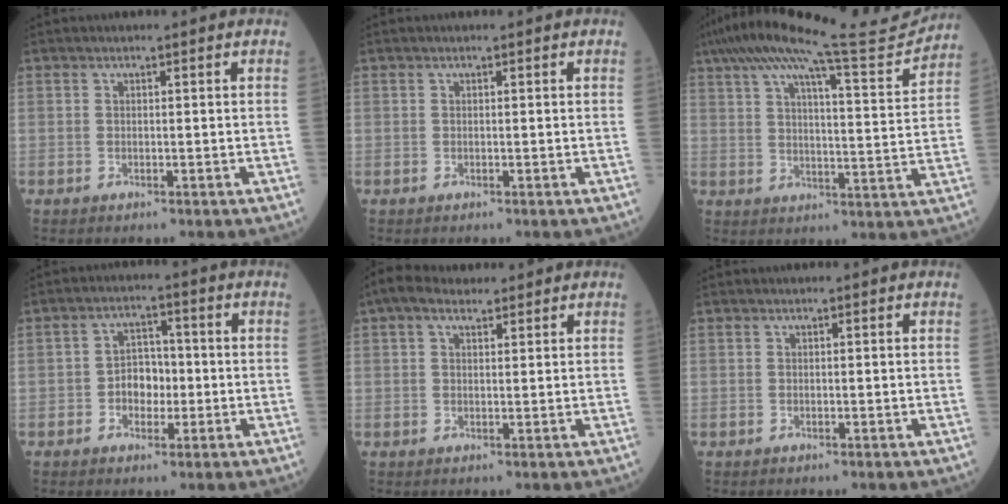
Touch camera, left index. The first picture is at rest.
{"total": 0.0}
{"total": 18.7, "force": [16.6, 0.1, 8.6], "torque": [-0.145, -0.007, 0.234]}
{"total": 4.6, "force": [-0.9, 3.2, 3.2], "torque": [-0.055, 0.014, -0.018]}
{"total": 4.0, "force": [2.8, 1.9, 2.1], "torque": [-0.055, 0.034, 0.054]}
{"total": 0.0}